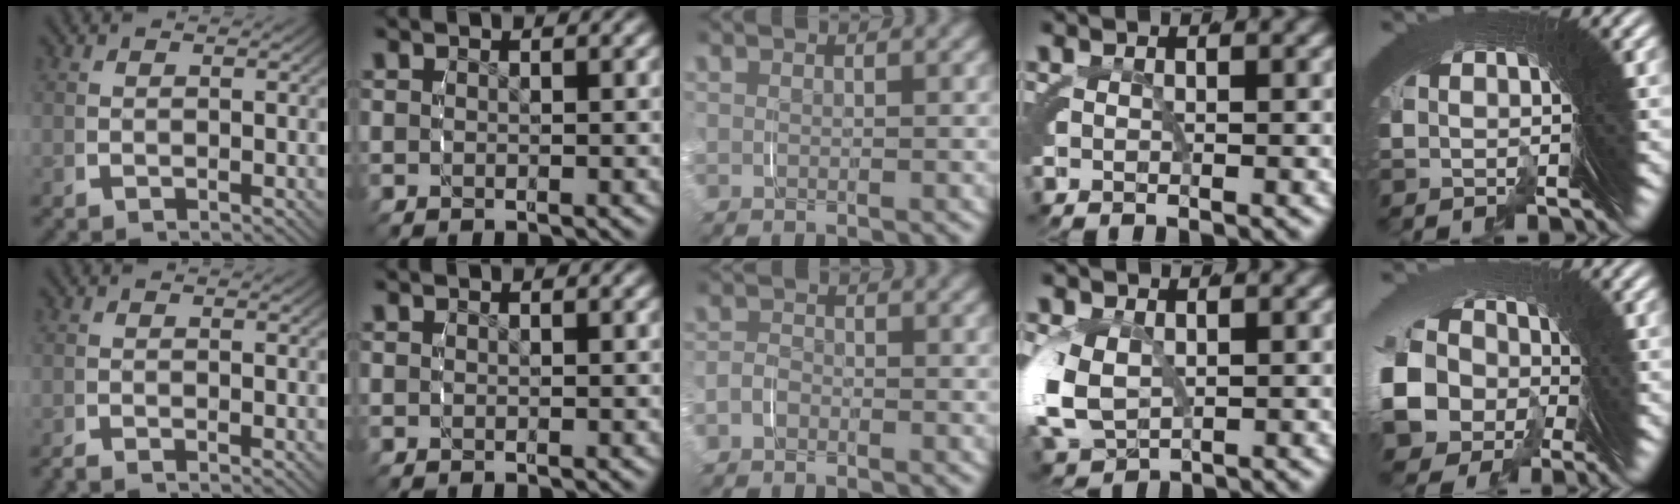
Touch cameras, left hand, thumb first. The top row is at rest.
{"thumb": {"total": 0.9, "force": [-0.9, -0.1, 0.0], "torque": [0.004, -0.005, -0.019]}, "middle": {"total": 1.5, "force": [-0.8, 1.1, 0.6], "torque": [-0.018, 0.000, -0.019]}, "ring": {"total": 5.6, "force": [-0.7, 4.5, 3.3], "torque": [-0.108, -0.040, 0.013]}, "little": {"total": 8.9, "force": [-2.3, 7.4, 4.3], "torque": [-0.133, -0.051, -0.017]}}